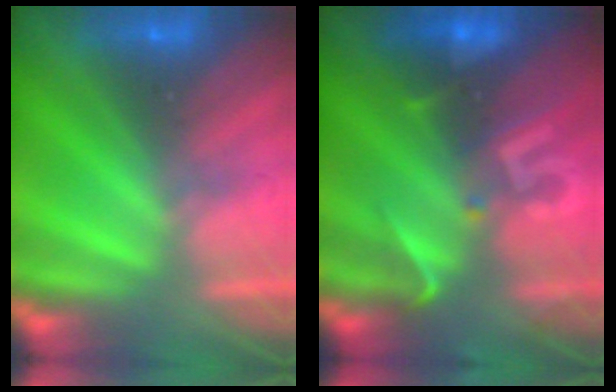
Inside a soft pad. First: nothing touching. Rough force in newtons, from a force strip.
{"total": 2.9}